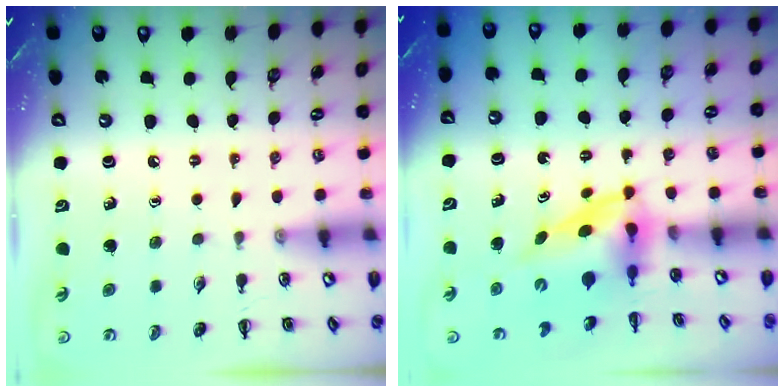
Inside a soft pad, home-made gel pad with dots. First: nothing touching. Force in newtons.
{"total": 3.9, "press": 3.8, "slide": 0.8}